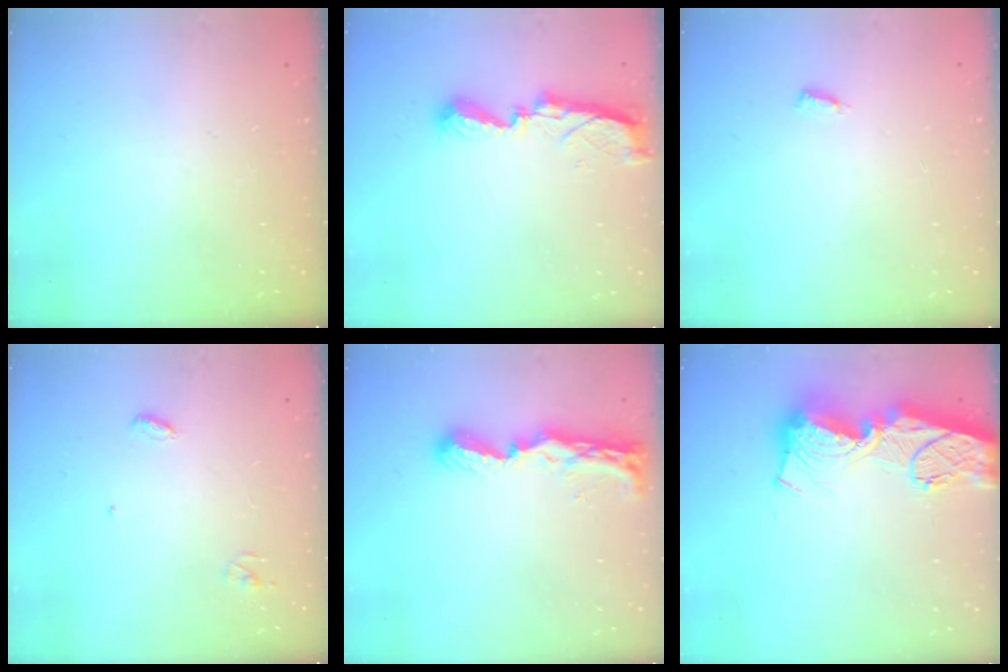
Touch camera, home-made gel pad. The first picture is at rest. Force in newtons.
{"total": 8.8, "press": 8.7, "slide": 0.4}
{"total": 3.4, "press": 3.4, "slide": 0.3}
{"total": 3.8, "press": 3.7, "slide": 0.4}
{"total": 8.3, "press": 8.3, "slide": 0.6}
{"total": 19.6, "press": 19.5, "slide": 1.9}